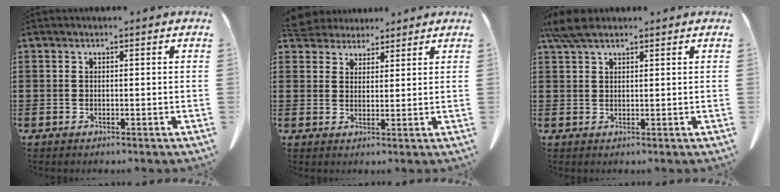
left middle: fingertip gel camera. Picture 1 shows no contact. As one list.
[{"total": 4.0, "force": [3.8, 1.4, 0.1], "torque": [-0.019, -0.010, 0.071]}, {"total": 4.3, "force": [3.2, 1.2, 2.7], "torque": [-0.061, 0.002, 0.060]}]